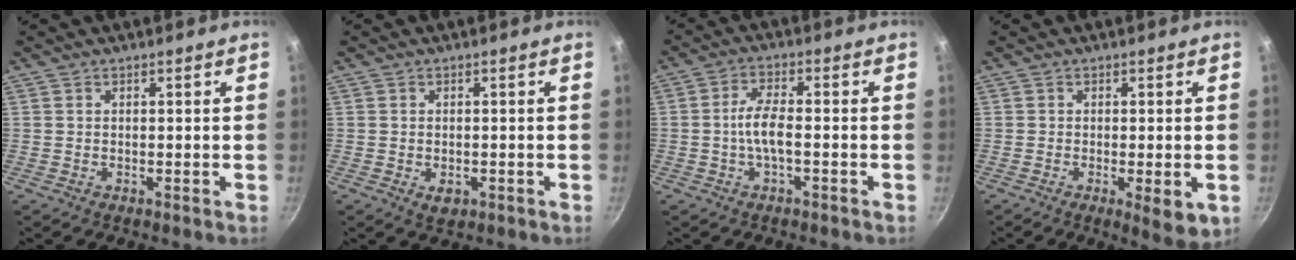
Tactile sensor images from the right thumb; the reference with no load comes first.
{"total": 2.6, "force": [-0.9, 1.7, 1.7], "torque": [-0.022, 0.002, -0.007]}
{"total": 5.3, "force": [-1.0, 2.2, 4.7], "torque": [-0.098, 0.018, -0.021]}
{"total": 5.6, "force": [-1.7, 1.7, 5.1], "torque": [-0.075, -0.013, -0.023]}